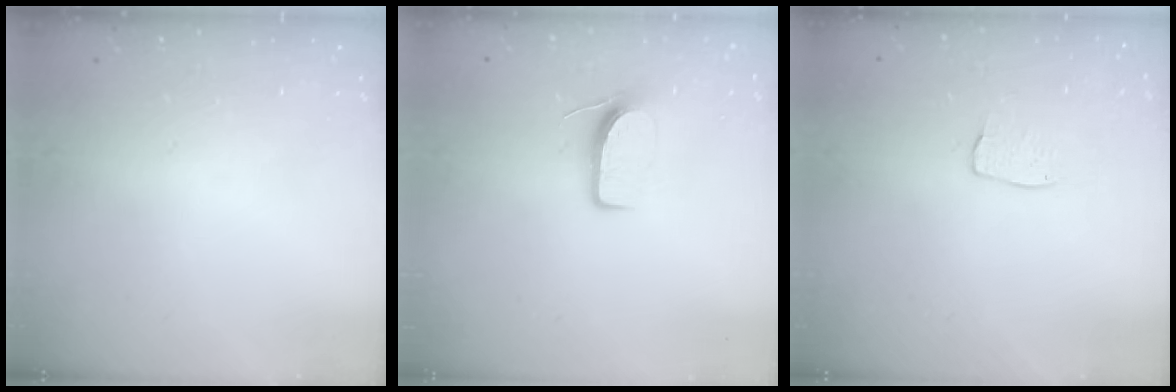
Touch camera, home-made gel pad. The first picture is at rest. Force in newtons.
{"total": 7.0, "press": 7.0, "slide": 0.6}
{"total": 5.0, "press": 5.0, "slide": 0.3}